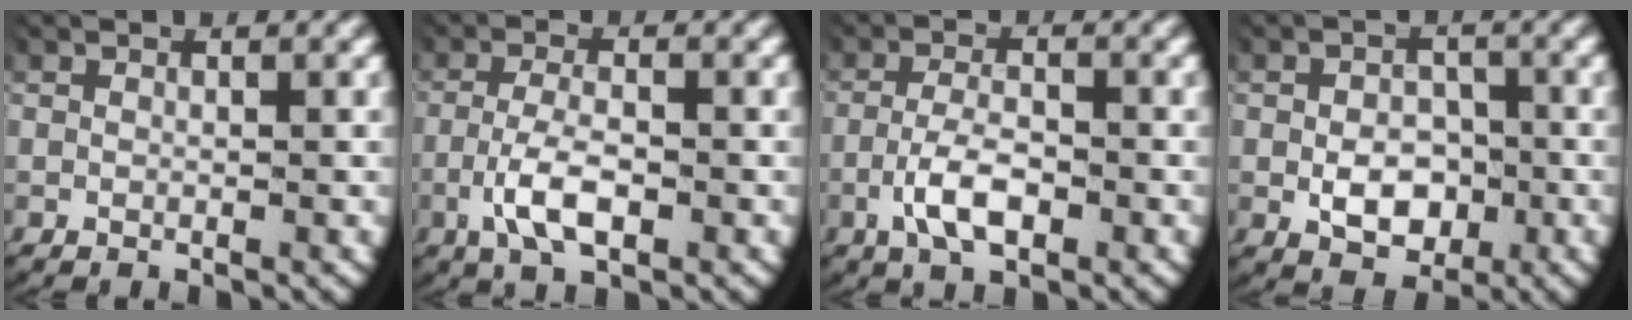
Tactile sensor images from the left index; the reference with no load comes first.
{"total": 4.0, "force": [-1.5, 1.6, 3.3], "torque": [-0.073, -0.014, -0.021]}
{"total": 4.0, "force": [-1.8, 1.7, 3.1], "torque": [-0.063, -0.011, -0.027]}
{"total": 4.3, "force": [-1.1, 3.2, 2.6], "torque": [-0.039, -0.021, -0.009]}